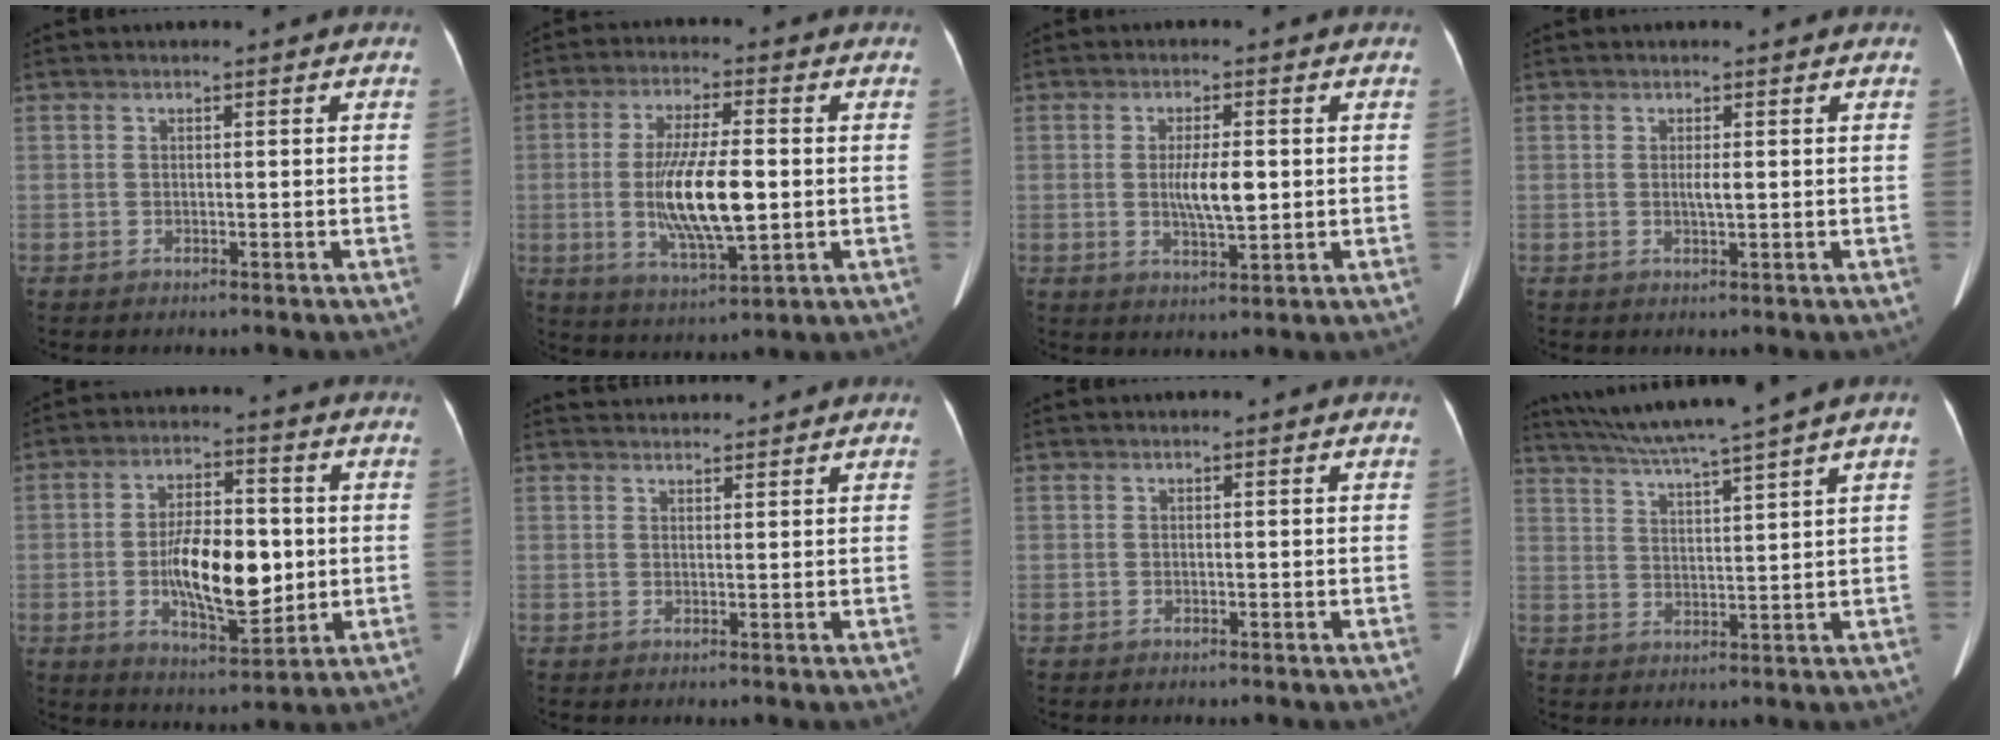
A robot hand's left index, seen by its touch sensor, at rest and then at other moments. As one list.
[{"total": 11.8, "force": [-0.9, 2.6, 11.5], "torque": [-0.224, -0.012, -0.012]}, {"total": 5.1, "force": [0.2, 1.1, 5.0], "torque": [-0.091, -0.006, 0.004]}, {"total": 1.2, "force": [0.2, 0.0, 1.1], "torque": [-0.026, -0.003, 0.003]}, {"total": 12.2, "force": [-0.9, 4.7, 11.2], "torque": [-0.201, -0.003, -0.010]}, {"total": 4.3, "force": [4.2, 0.3, 0.4], "torque": [-0.010, 0.029, 0.066]}, {"total": 0.0}, {"total": 11.3, "force": [9.4, -2.3, 5.8], "torque": [-0.102, 0.004, 0.152]}]